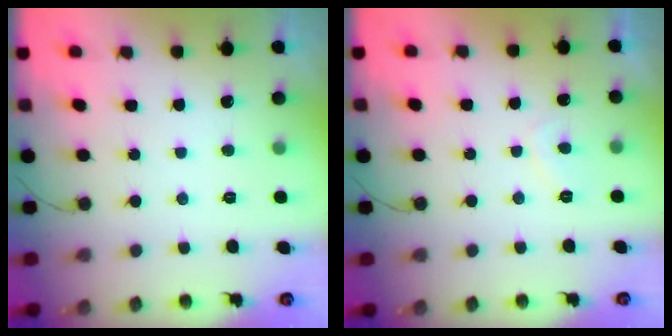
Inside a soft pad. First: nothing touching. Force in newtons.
{"total": 2.3, "press": 2.1, "slide": 0.8}